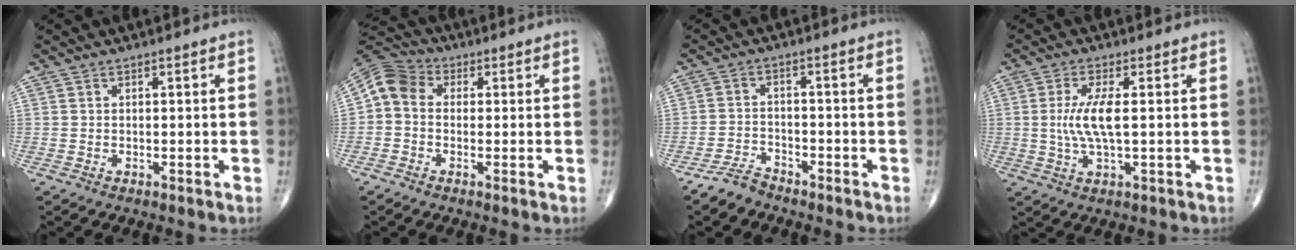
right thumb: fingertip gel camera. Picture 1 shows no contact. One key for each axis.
{"total": 7.0, "fx": 0.4, "fy": 5.6, "fz": 4.1, "tx": -0.068, "ty": 0.021, "tz": -0.011}
{"total": 4.0, "fx": -3.5, "fy": 1.7, "fz": 0.8, "tx": -0.015, "ty": 0.015, "tz": -0.069}
{"total": 6.6, "fx": 0.4, "fy": 1.5, "fz": 6.4, "tx": -0.149, "ty": -0.006, "tz": 0.009}